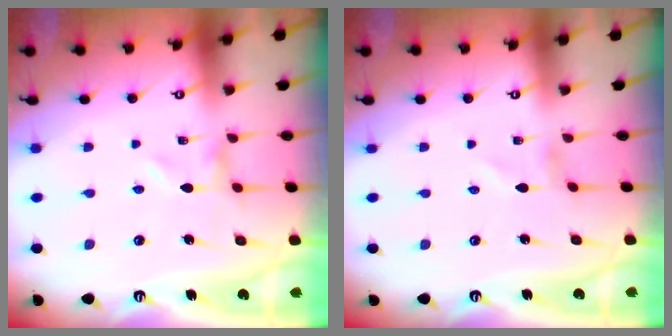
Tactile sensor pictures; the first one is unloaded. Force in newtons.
{"total": 1.2, "press": 1.1, "slide": 0.1}